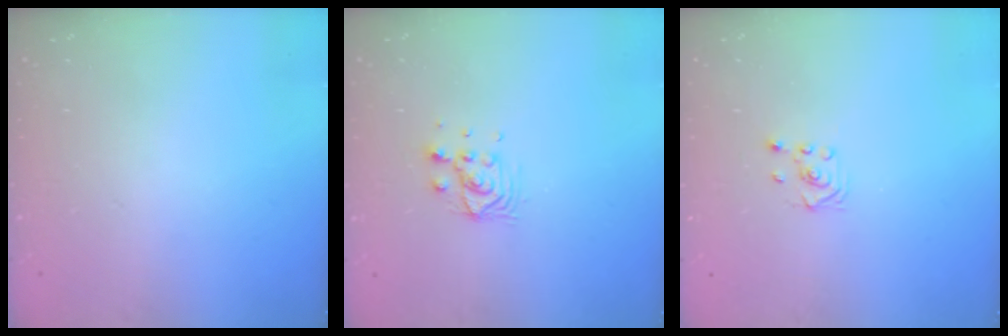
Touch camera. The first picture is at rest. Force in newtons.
{"total": 7.6, "press": 7.6, "slide": 0.3}
{"total": 1.6, "press": 1.4, "slide": 0.9}